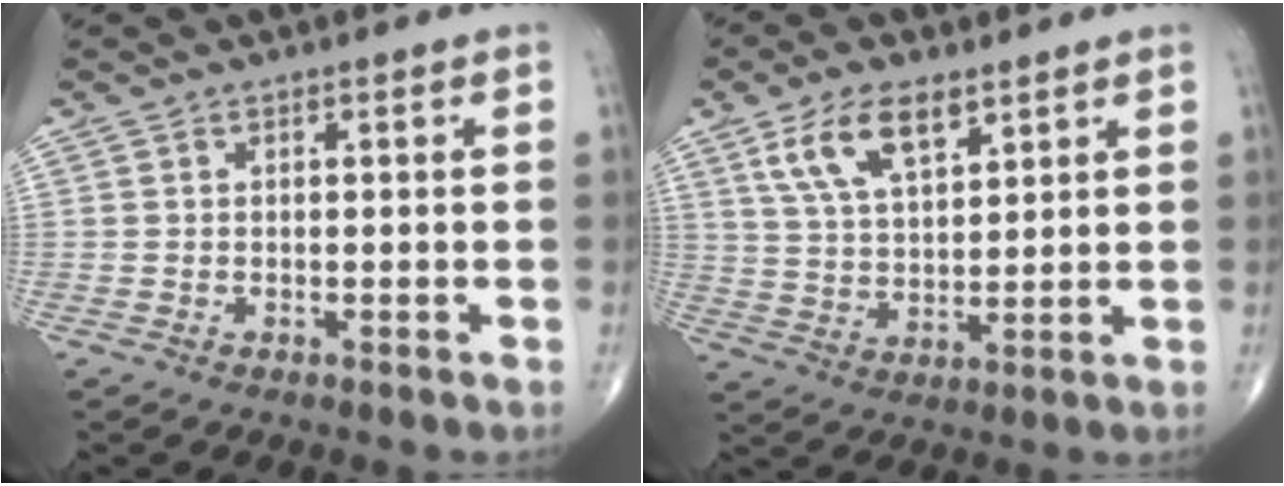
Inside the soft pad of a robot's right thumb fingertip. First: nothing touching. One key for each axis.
{"total": 10.5, "fx": 5.8, "fy": 4.9, "fz": 7.3, "tx": -0.125, "ty": -0.020, "tz": 0.117}